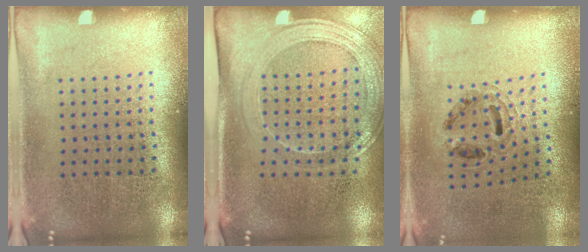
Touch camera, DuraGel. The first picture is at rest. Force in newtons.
{"total": 1.9, "press": 1.7, "slide": 1.0}
{"total": 0.9, "press": 0.8, "slide": 0.5}